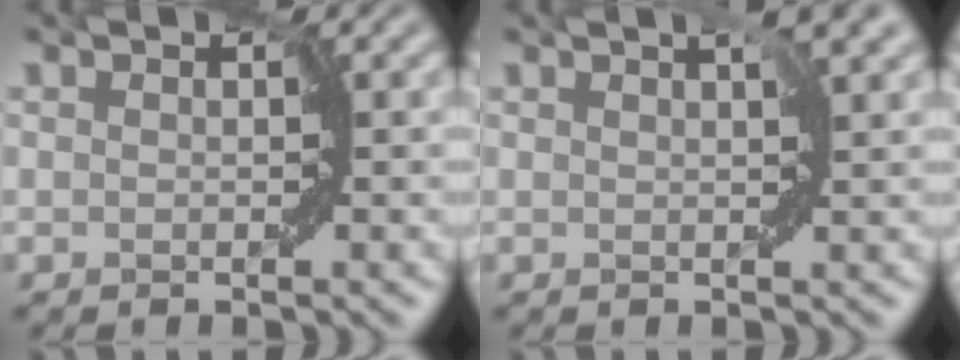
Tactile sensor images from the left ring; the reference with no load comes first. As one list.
[{"total": 2.6, "force": [1.4, 0.5, 2.2], "torque": [-0.035, 0.006, 0.024]}]